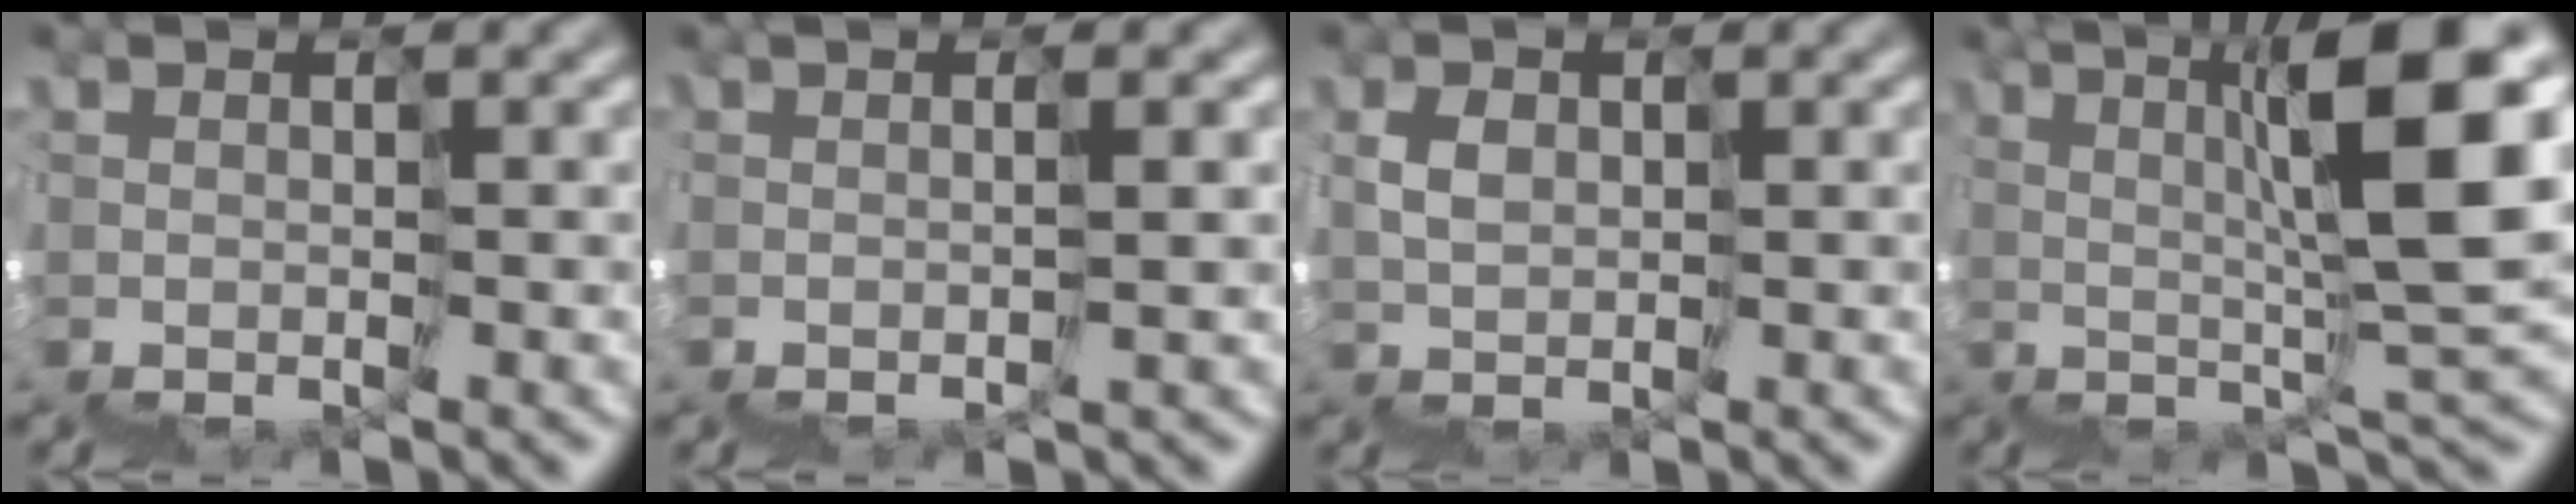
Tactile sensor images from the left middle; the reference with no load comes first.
{"total": 2.6, "force": [1.1, 0.1, 2.3], "torque": [-0.018, 0.013, 0.025]}
{"total": 0.7, "force": [0.6, 0.1, 0.3], "torque": [-0.016, 0.018, 0.007]}
{"total": 9.3, "force": [3.2, 0.1, 8.7], "torque": [-0.133, 0.033, 0.054]}